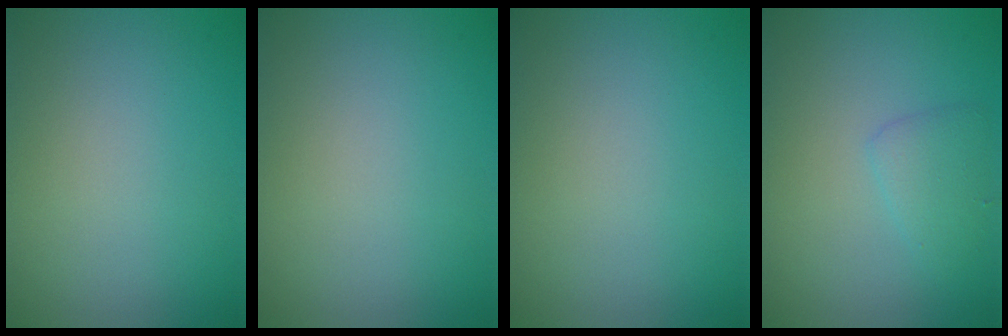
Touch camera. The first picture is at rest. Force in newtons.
{"total": 0.0}
{"total": 0.0}
{"total": 1.8, "press": 1.8, "slide": 0.1}